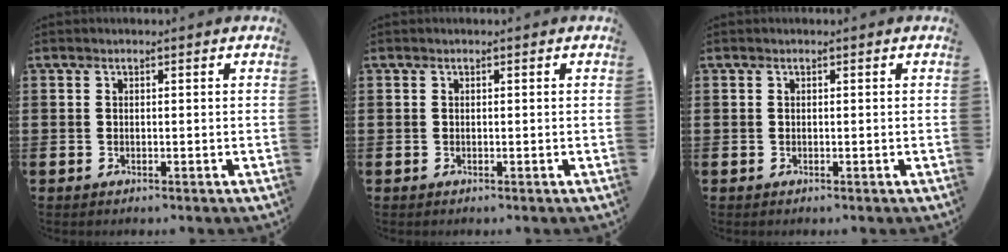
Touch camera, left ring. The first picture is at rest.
{"total": 0.0}
{"total": 0.0}